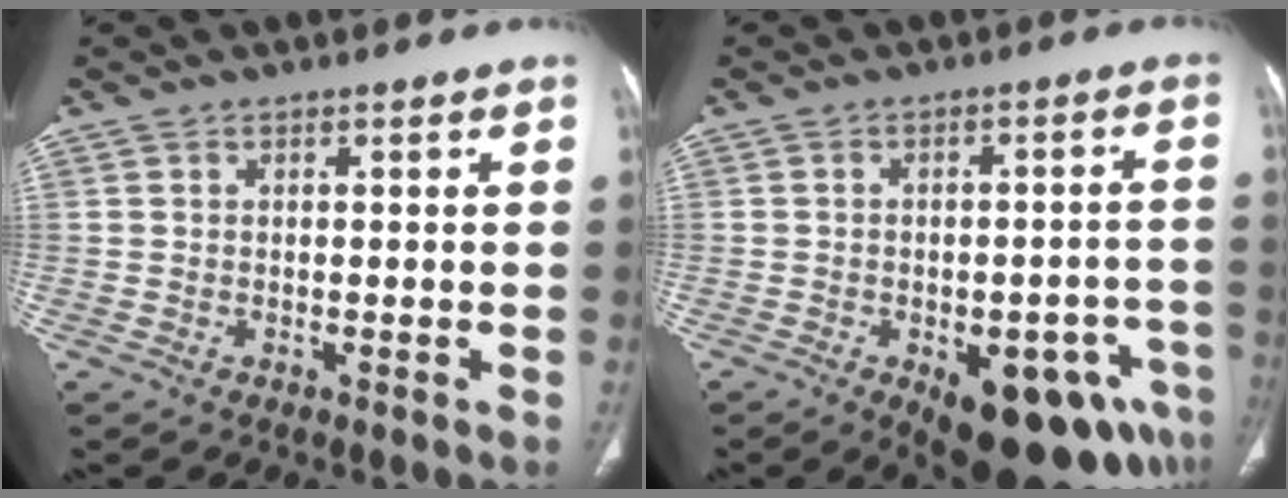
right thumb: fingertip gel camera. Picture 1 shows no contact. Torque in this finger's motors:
{"motor_torque": [2.34, 1.65, 1.38, -0.96, 0.41]}